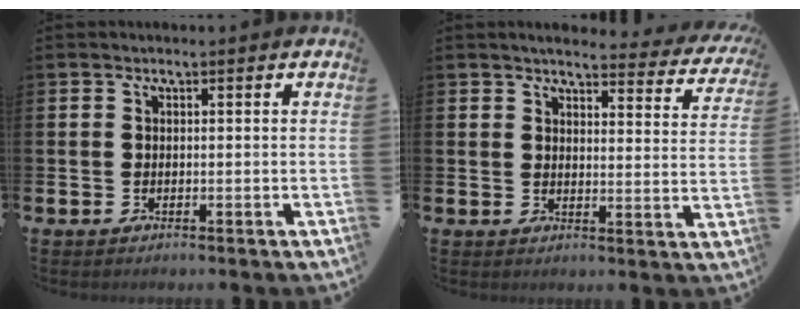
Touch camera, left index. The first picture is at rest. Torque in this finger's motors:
{"motor_torque": [0.59, -1.55, 0.41, 0.05]}